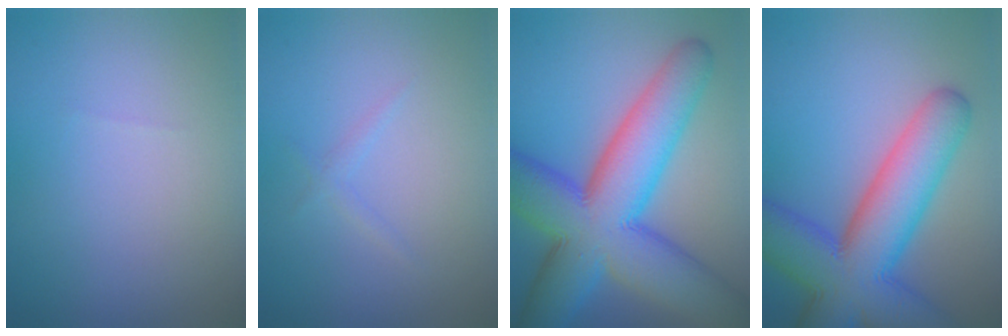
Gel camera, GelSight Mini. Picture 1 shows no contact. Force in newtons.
{"total": 0.9, "press": 0.9, "slide": 0.1}
{"total": 14.5, "press": 14.5, "slide": 0.2}
{"total": 12.1, "press": 12.1, "slide": 0.4}